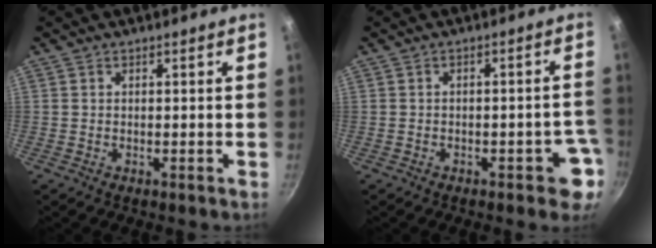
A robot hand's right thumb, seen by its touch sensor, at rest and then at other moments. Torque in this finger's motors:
{"motor_torque": [0.99, 0.99, 0.84, -0.53, 0.03]}